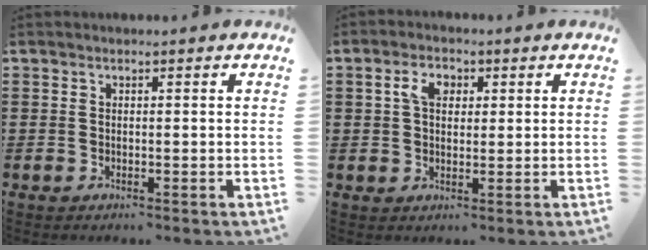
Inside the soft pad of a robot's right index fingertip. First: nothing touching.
{"total": 3.7, "force": [1.0, 2.4, 2.6], "torque": [-0.060, 0.014, 0.016]}